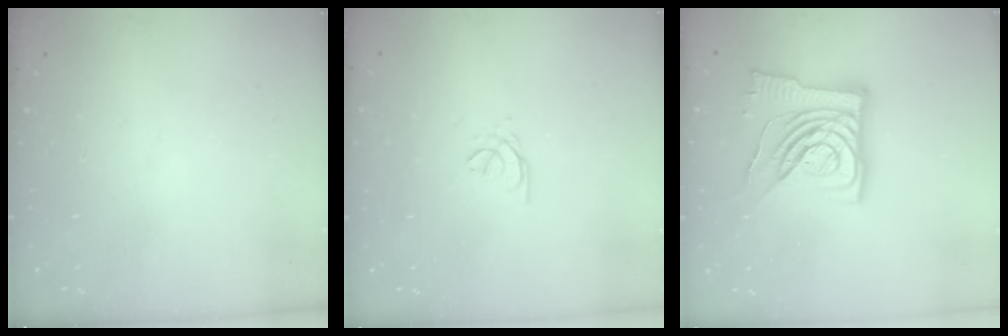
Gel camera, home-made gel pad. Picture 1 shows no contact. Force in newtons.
{"total": 1.2, "press": 1.1, "slide": 0.4}
{"total": 14.1, "press": 13.9, "slide": 2.0}